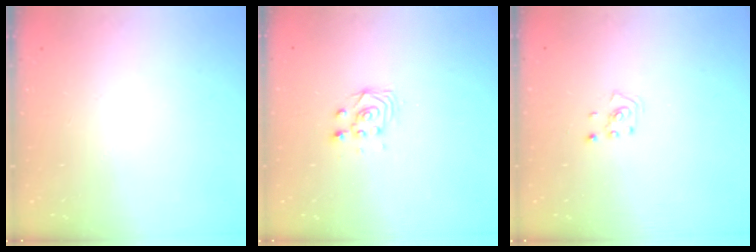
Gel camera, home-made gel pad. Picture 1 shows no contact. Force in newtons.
{"total": 2.8, "press": 2.5, "slide": 1.3}
{"total": 2.0, "press": 2.0, "slide": 0.6}